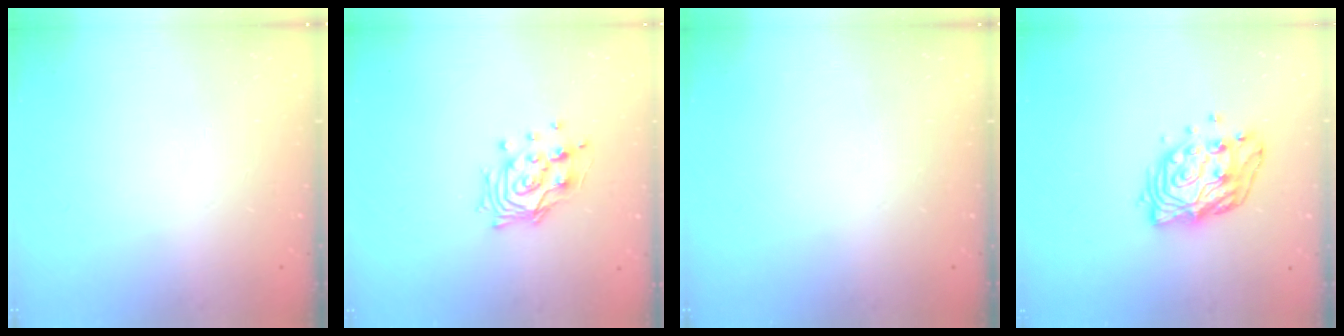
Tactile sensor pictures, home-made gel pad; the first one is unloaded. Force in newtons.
{"total": 11.7, "press": 11.7, "slide": 0.9}
{"total": 0.0}
{"total": 14.0, "press": 13.9, "slide": 1.7}